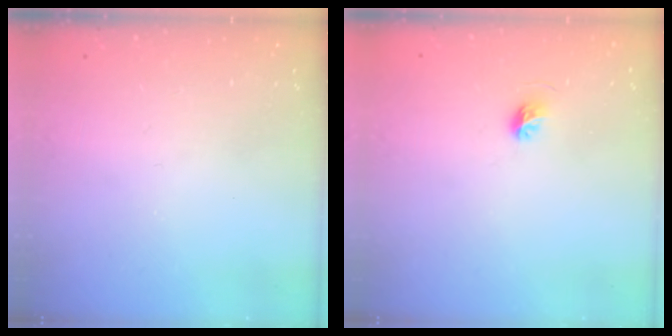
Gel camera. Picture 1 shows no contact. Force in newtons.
{"total": 4.5, "press": 4.3, "slide": 1.4}